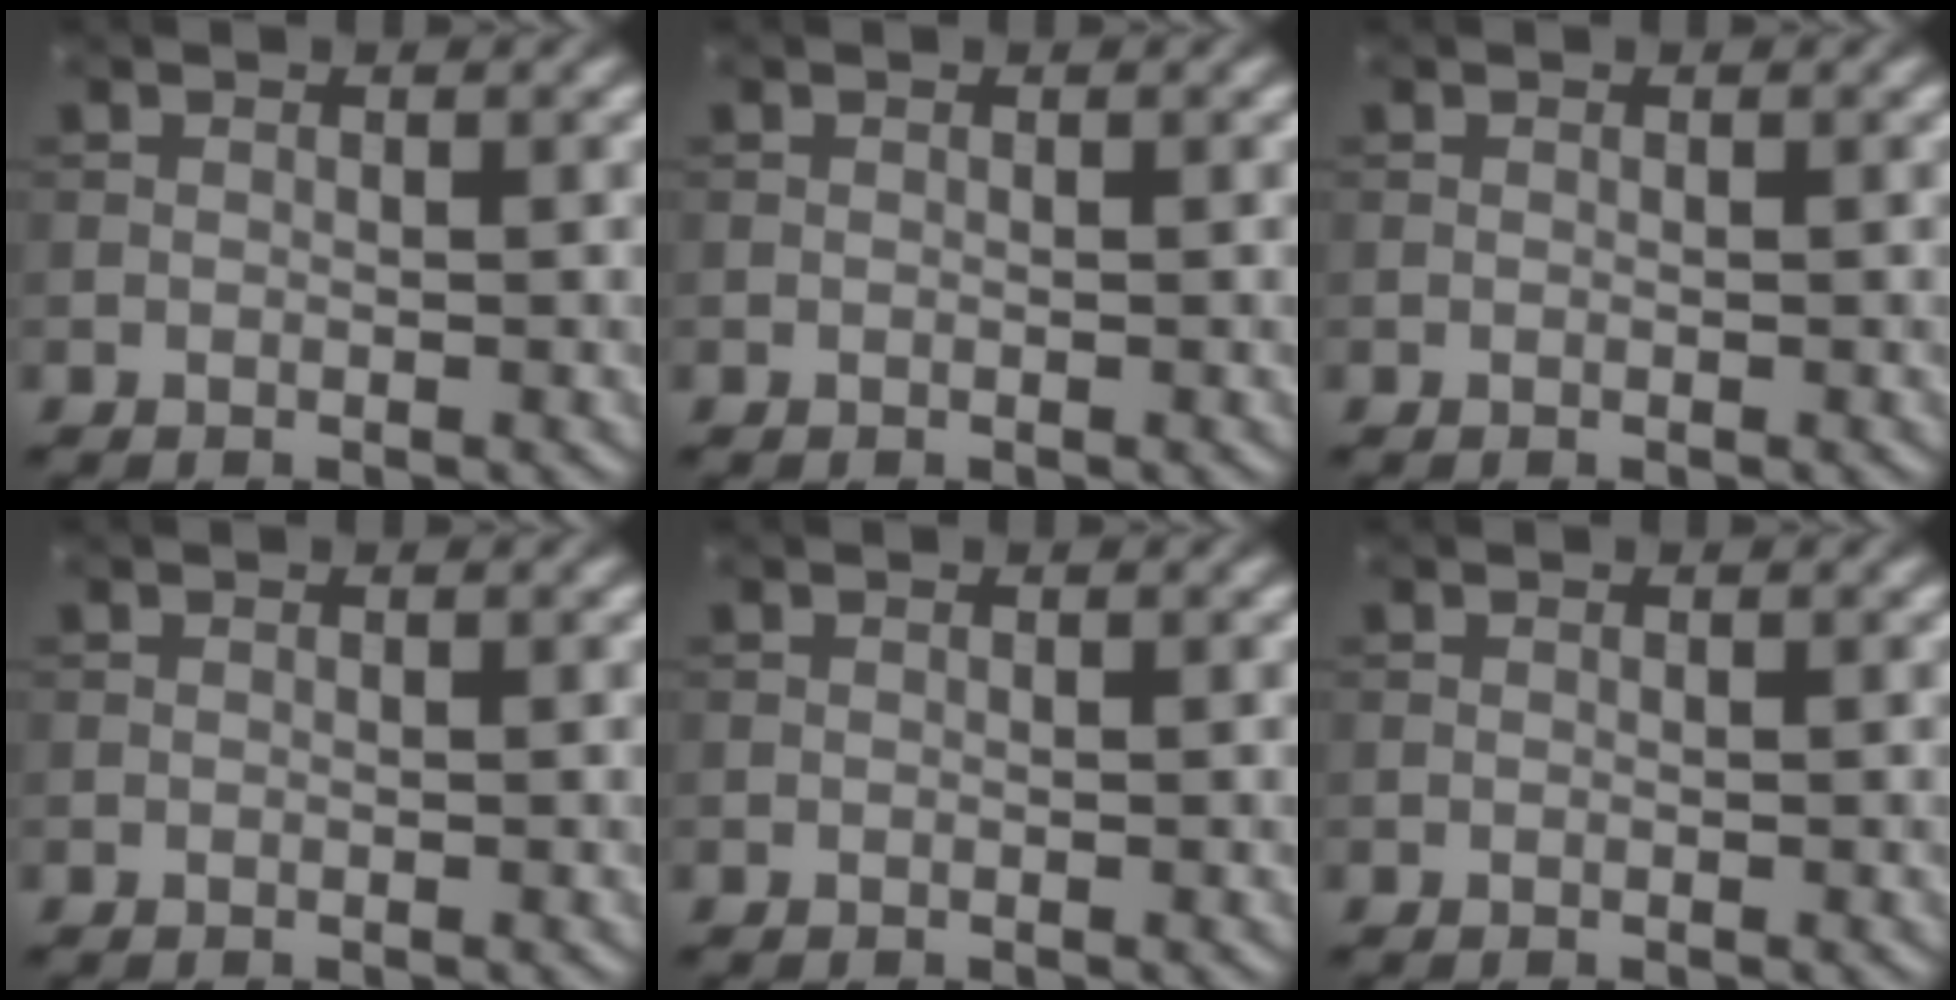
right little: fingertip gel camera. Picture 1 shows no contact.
{"total": 0.0}
{"total": 0.0}
{"total": 0.0}
{"total": 0.0}
{"total": 0.0}